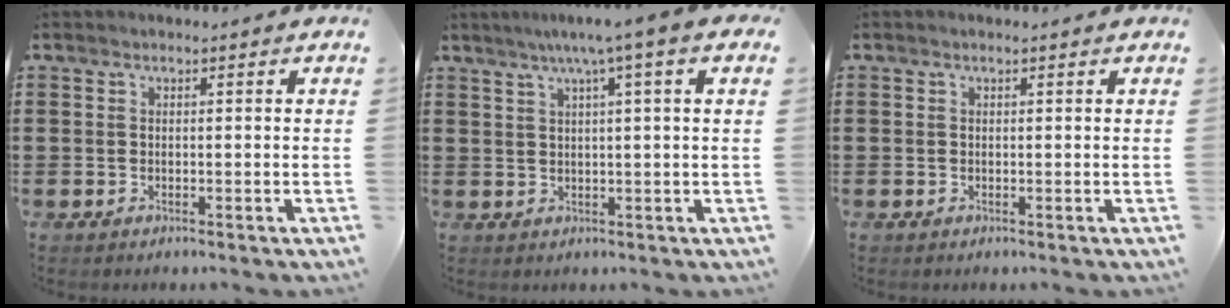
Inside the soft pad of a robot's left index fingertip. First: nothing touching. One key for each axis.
{"total": 5.0, "fx": 2.2, "fy": -0.6, "fz": 4.5, "tx": -0.091, "ty": -0.003, "tz": 0.032}
{"total": 0.0}